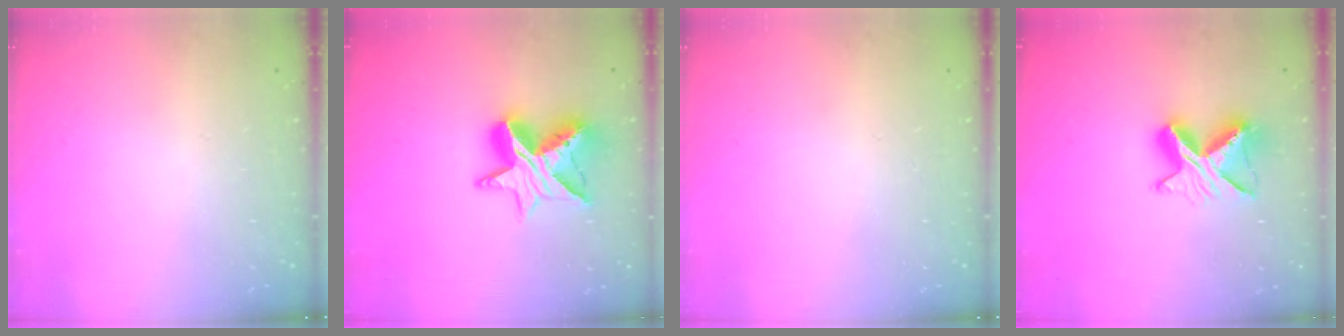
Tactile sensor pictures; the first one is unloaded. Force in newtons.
{"total": 12.7, "press": 12.7, "slide": 1.0}
{"total": 0.0}
{"total": 10.4, "press": 10.4, "slide": 0.5}